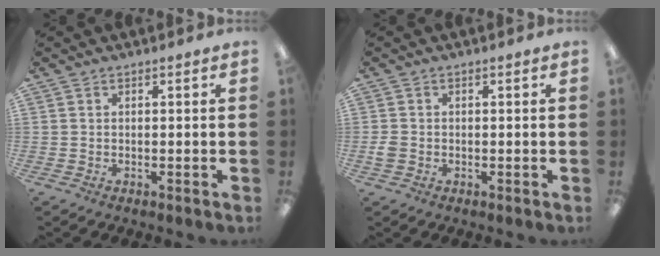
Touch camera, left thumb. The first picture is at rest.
{"total": 2.0, "force": [-0.3, 1.7, 1.1], "torque": [-0.018, 0.004, -0.006]}